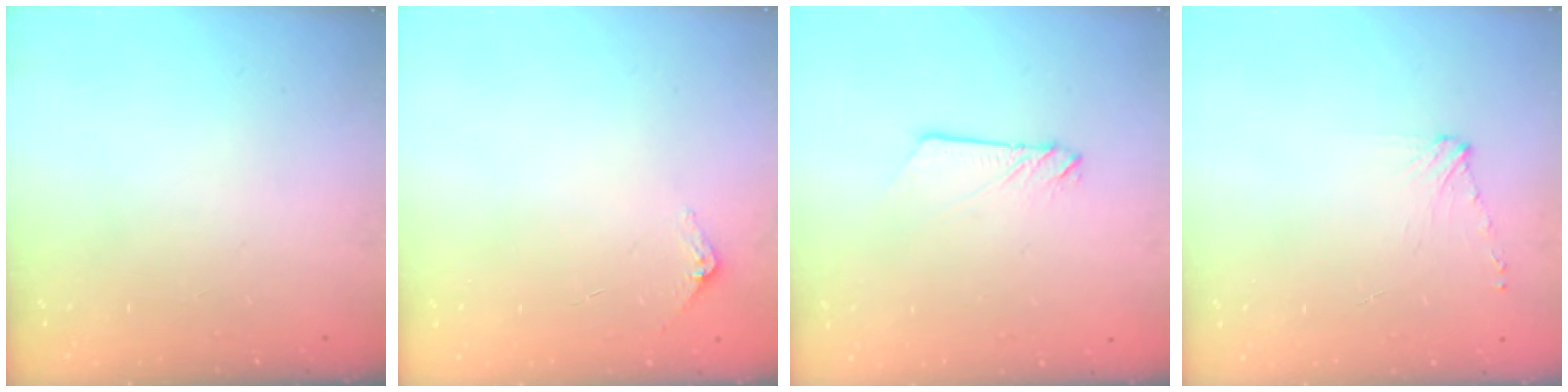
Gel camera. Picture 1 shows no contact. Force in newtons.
{"total": 2.9, "press": 2.9, "slide": 0.2}
{"total": 2.3, "press": 2.3, "slide": 0.3}
{"total": 4.3, "press": 4.2, "slide": 0.6}